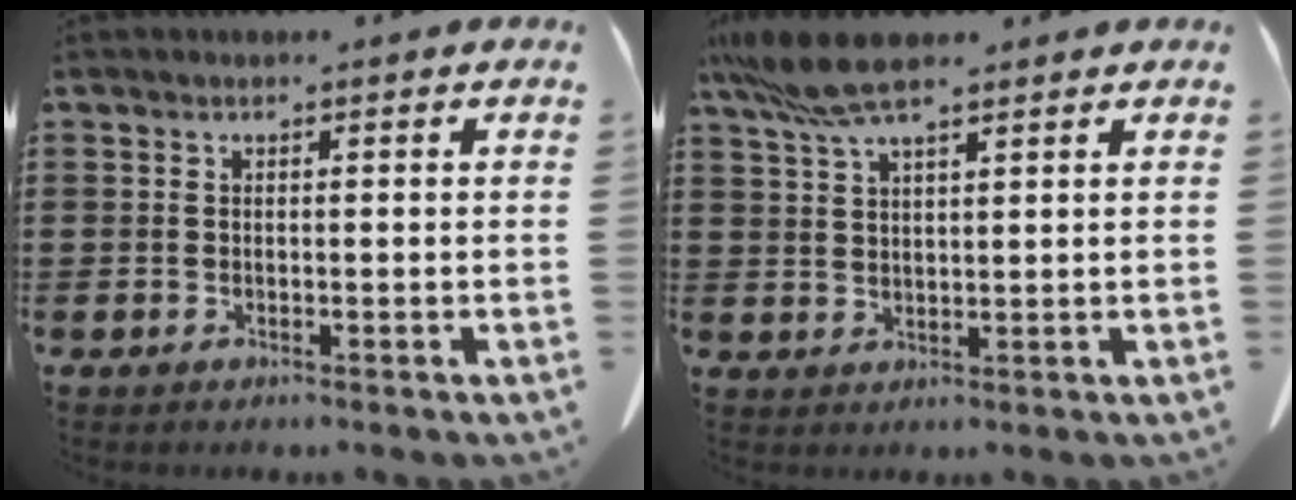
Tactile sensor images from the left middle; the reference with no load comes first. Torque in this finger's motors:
{"motor_torque": [1.63, 0.32, 0.41, 0.19]}